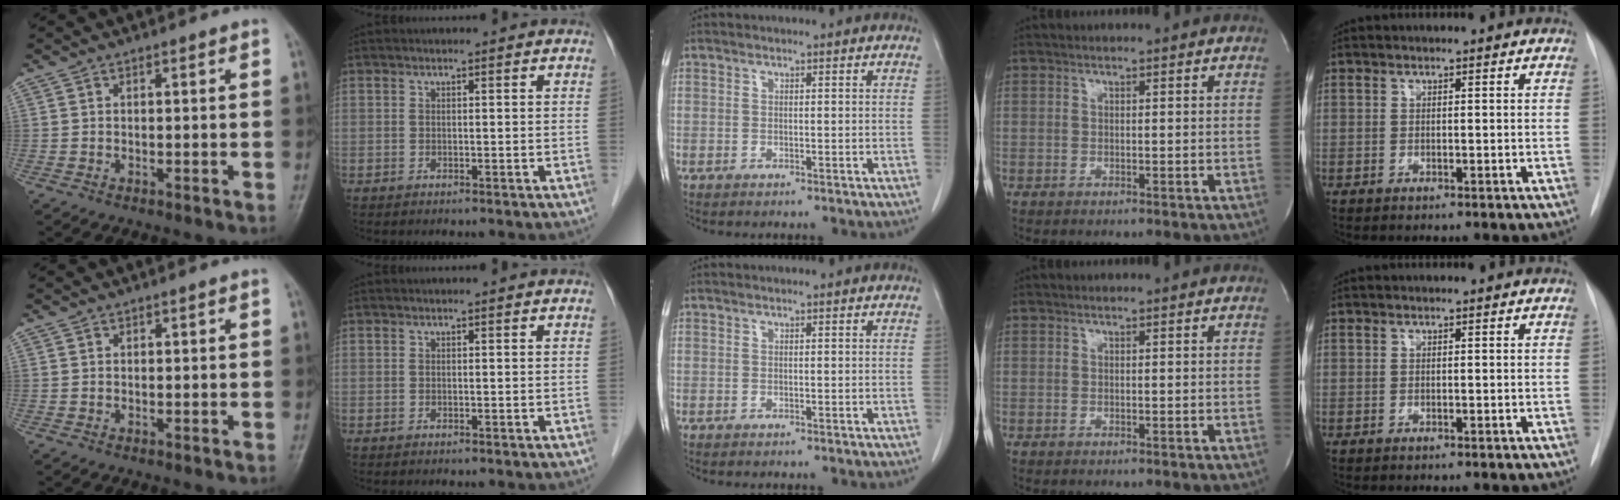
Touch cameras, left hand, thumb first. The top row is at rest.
{}